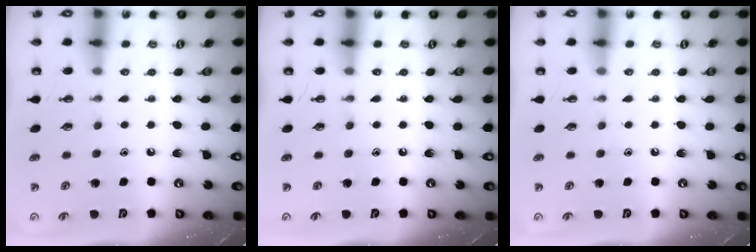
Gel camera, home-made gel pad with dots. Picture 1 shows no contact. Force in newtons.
{"total": 0.0}
{"total": 0.0}